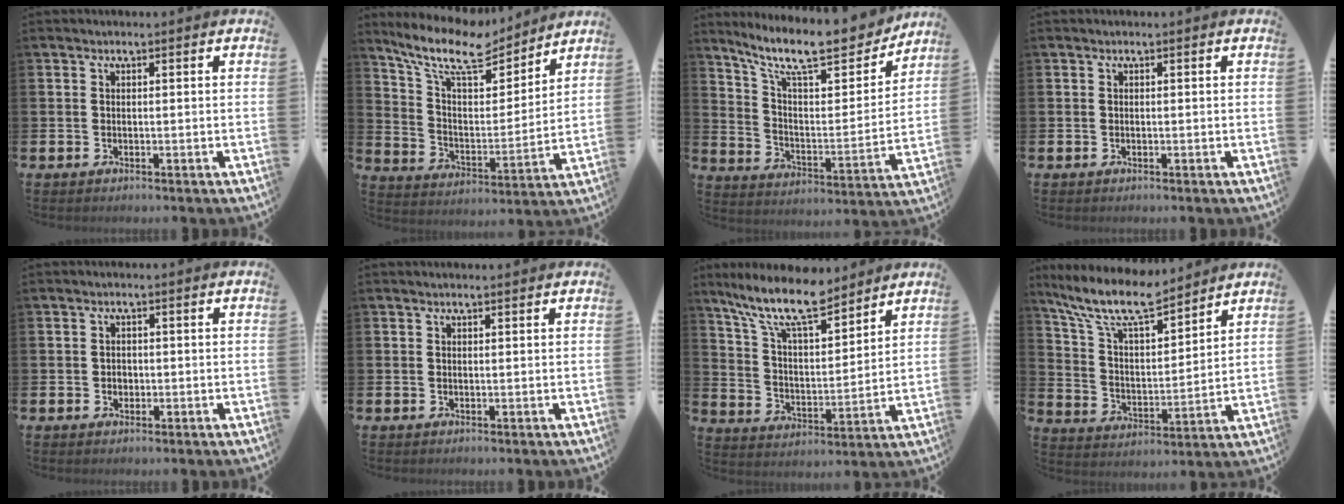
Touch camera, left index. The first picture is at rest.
{"total": 11.2, "force": [9.4, 3.5, 5.0], "torque": [-0.128, -0.055, 0.160]}
{"total": 12.6, "force": [10.8, 2.7, 5.8], "torque": [-0.130, -0.072, 0.186]}
{"total": 0.0}
{"total": 1.2, "force": [-0.1, 1.1, 0.5], "torque": [-0.002, 0.005, -0.006]}
{"total": 0.6, "force": [0.6, 0.0, 0.2], "torque": [-0.001, -0.001, 0.010]}
{"total": 11.9, "force": [10.0, 2.8, 5.9], "torque": [-0.136, -0.049, 0.176]}
{"total": 11.1, "force": [9.5, 2.6, 5.1], "torque": [-0.140, -0.044, 0.170]}